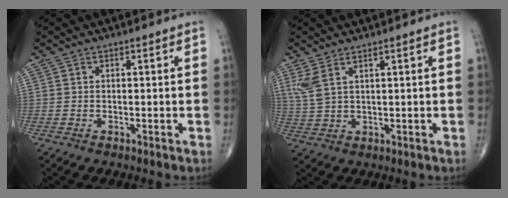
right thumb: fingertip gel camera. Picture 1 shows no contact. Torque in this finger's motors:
{"motor_torque": [0.07, 0.23, 0.48, 0.55, 0.09]}